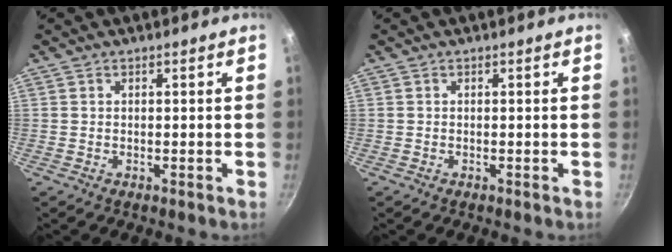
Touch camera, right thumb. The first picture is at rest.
{"total": 0.0}